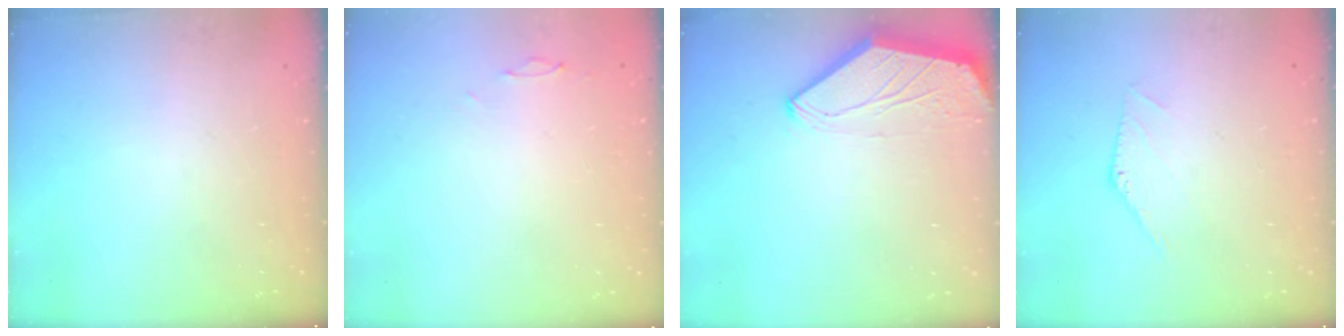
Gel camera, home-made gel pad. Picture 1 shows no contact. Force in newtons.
{"total": 0.0}
{"total": 0.0}
{"total": 0.8, "press": 0.8, "slide": 0.1}